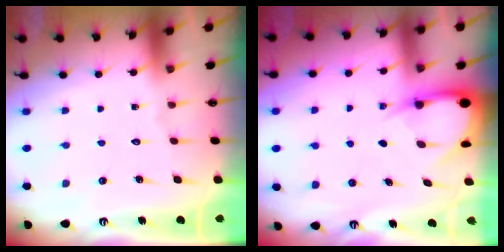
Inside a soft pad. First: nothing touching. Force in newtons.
{"total": 4.4, "press": 4.4, "slide": 0.5}